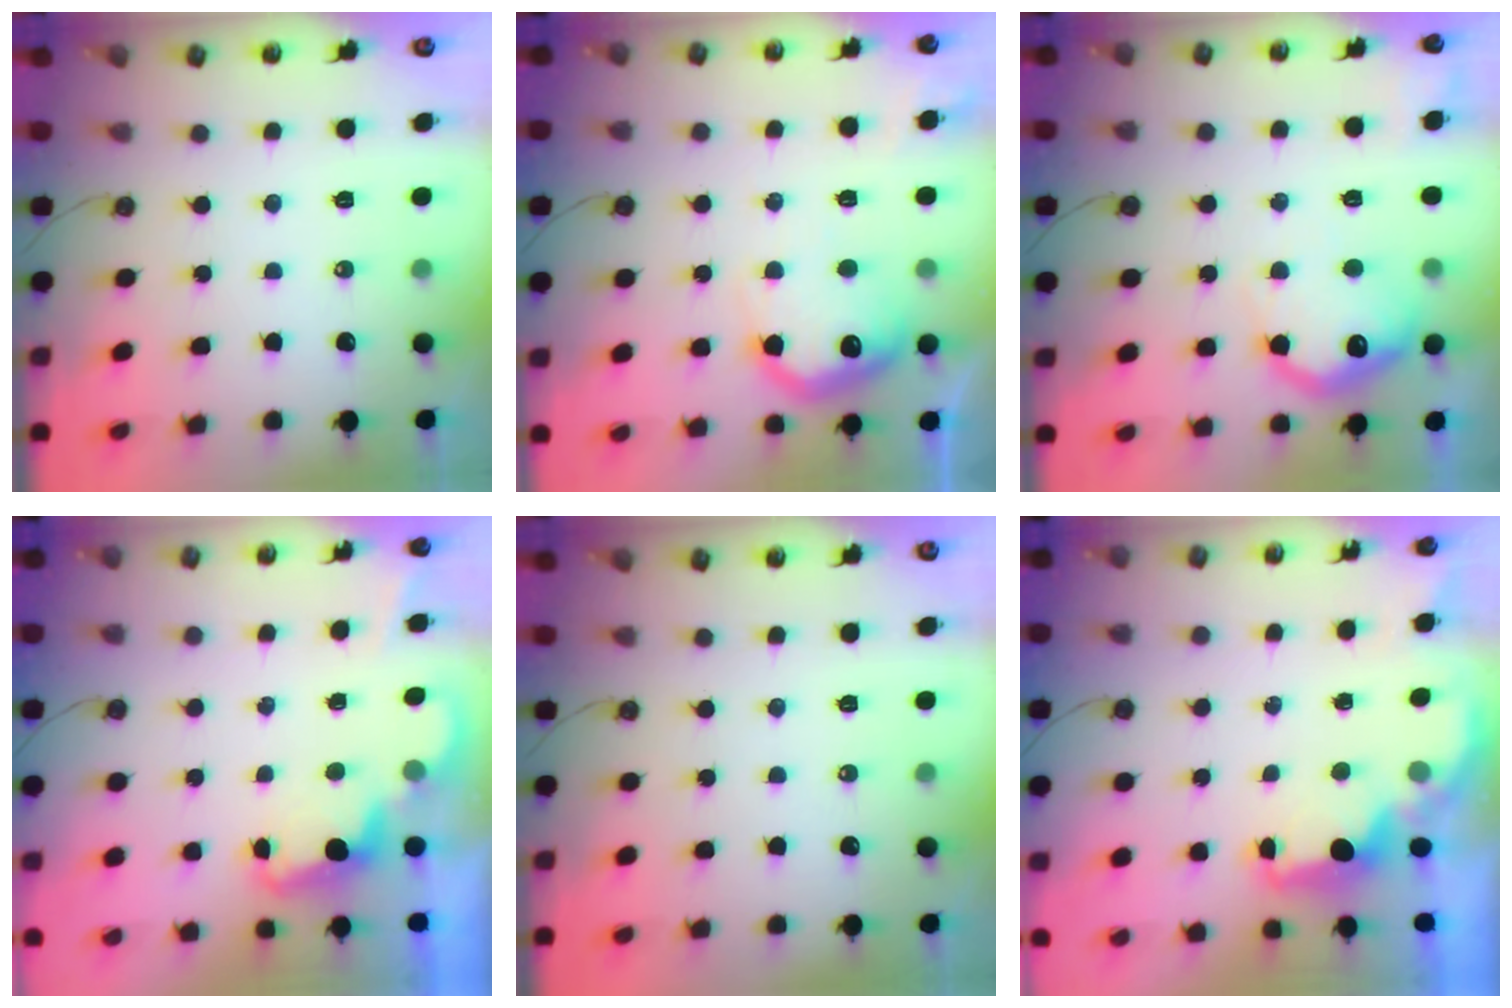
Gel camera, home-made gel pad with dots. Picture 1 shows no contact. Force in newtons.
{"total": 16.5, "press": 16.5, "slide": 1.0}
{"total": 15.2, "press": 15.1, "slide": 1.1}
{"total": 2.3, "press": 2.3, "slide": 0.5}
{"total": 0.0}
{"total": 2.4, "press": 2.2, "slide": 0.8}